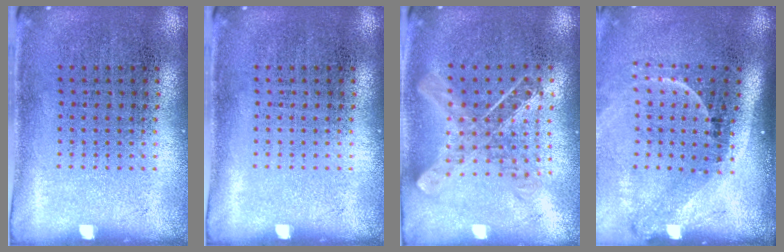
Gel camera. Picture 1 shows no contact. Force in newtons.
{"total": 0.0}
{"total": 0.8, "press": 0.8, "slide": 0.0}
{"total": 2.2, "press": 1.5, "slide": 1.7}